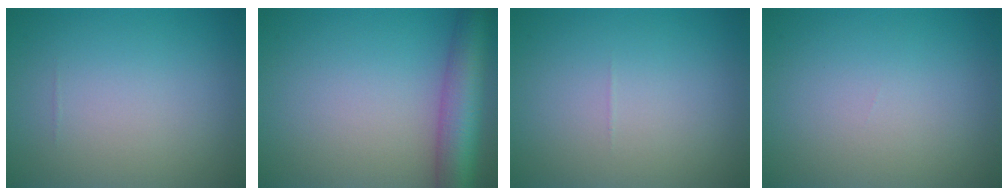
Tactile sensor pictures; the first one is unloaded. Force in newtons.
{"total": 7.4, "press": 7.4, "slide": 0.3}
{"total": 0.0}
{"total": 0.0}